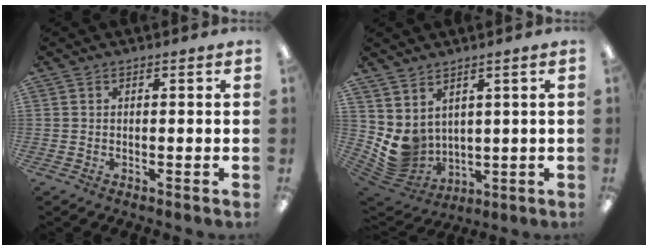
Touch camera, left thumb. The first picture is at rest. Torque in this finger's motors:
{"motor_torque": [1.32, 1.43, 0.89, -0.96, 0.07]}